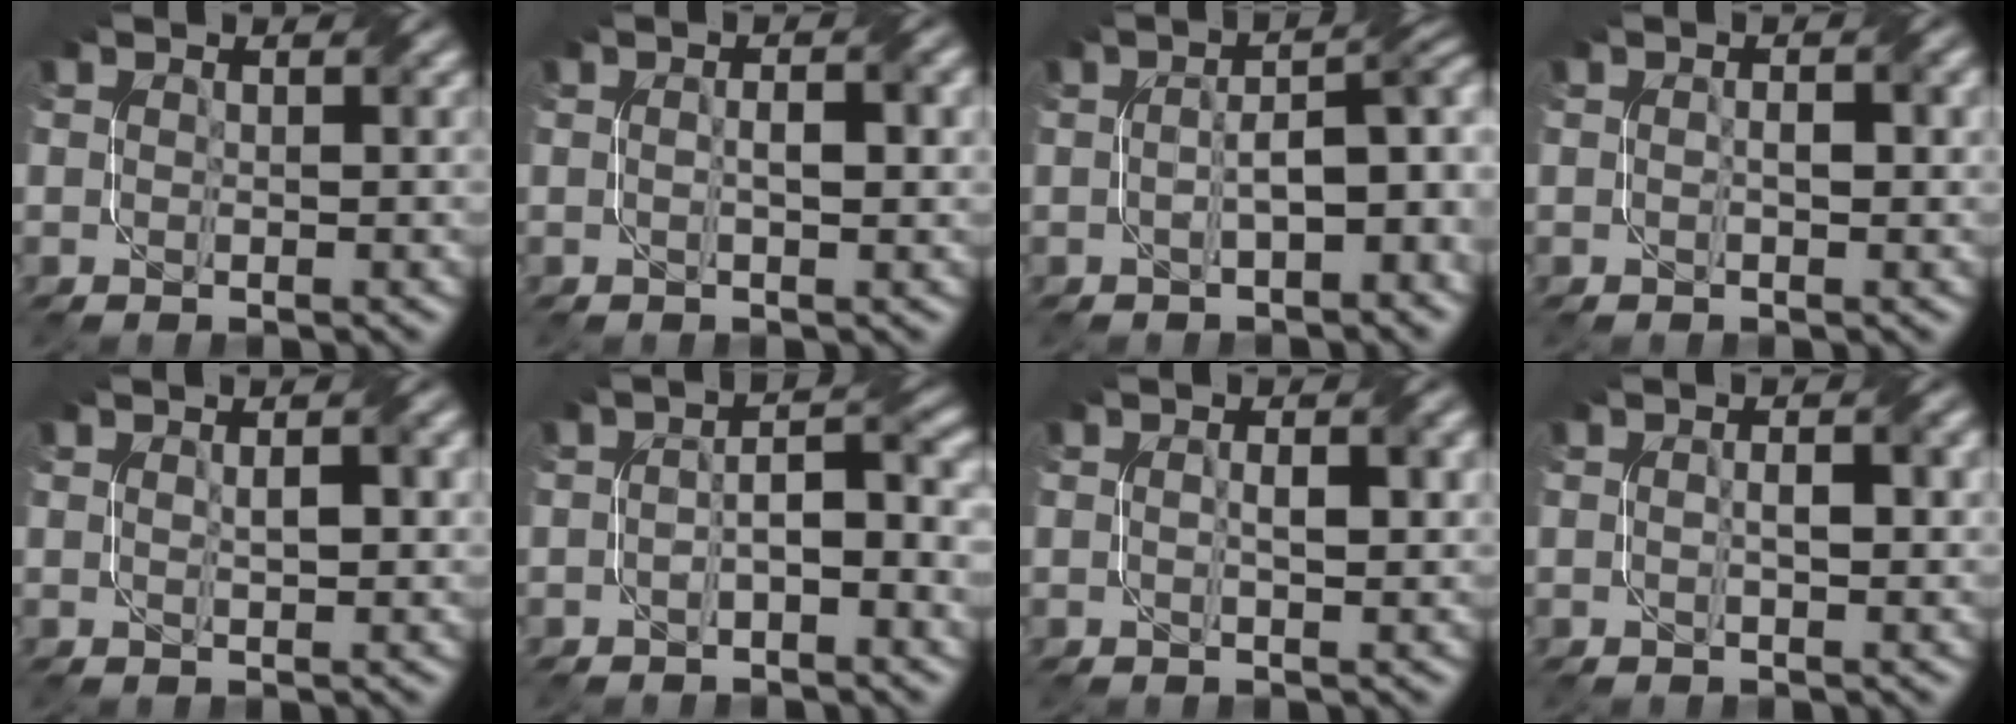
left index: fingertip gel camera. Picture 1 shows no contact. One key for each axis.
{"total": 2.5, "fx": 0.1, "fy": 0.7, "fz": 2.4, "tx": -0.035, "ty": 0.001, "tz": -0.001}
{"total": 6.3, "fx": -1.2, "fy": 2.2, "fz": 5.8, "tx": -0.081, "ty": 0.011, "tz": -0.016}
{"total": 1.6, "fx": -0.1, "fy": 0.5, "fz": 1.5, "tx": -0.027, "ty": 0.003, "tz": 0.000}
{"total": 2.1, "fx": 0.5, "fy": 0.4, "fz": 2.0, "tx": -0.032, "ty": 0.005, "tz": 0.010}
{"total": 4.0, "fx": -1.0, "fy": 1.3, "fz": 3.6, "tx": -0.065, "ty": 0.011, "tz": -0.020}
{"total": 2.4, "fx": 0.2, "fy": 0.6, "fz": 2.3, "tx": -0.037, "ty": 0.004, "tz": 0.001}
{"total": 2.3, "fx": 0.0, "fy": 0.6, "fz": 2.2, "tx": -0.033, "ty": 0.001, "tz": -0.001}